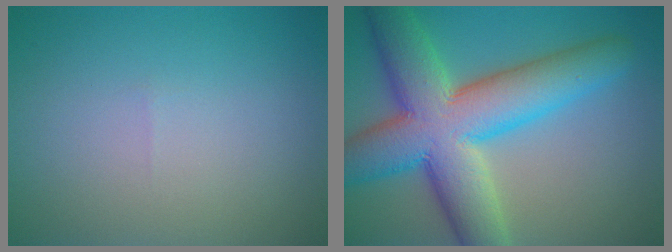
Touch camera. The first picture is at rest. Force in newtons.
{"total": 12.0, "press": 12.0, "slide": 0.5}